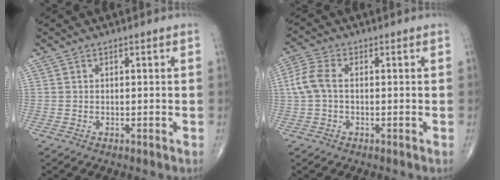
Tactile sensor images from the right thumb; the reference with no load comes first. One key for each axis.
{"total": 5.4, "fx": 0.1, "fy": 3.2, "fz": 4.4, "tx": -0.116, "ty": 0.016, "tz": -0.004}